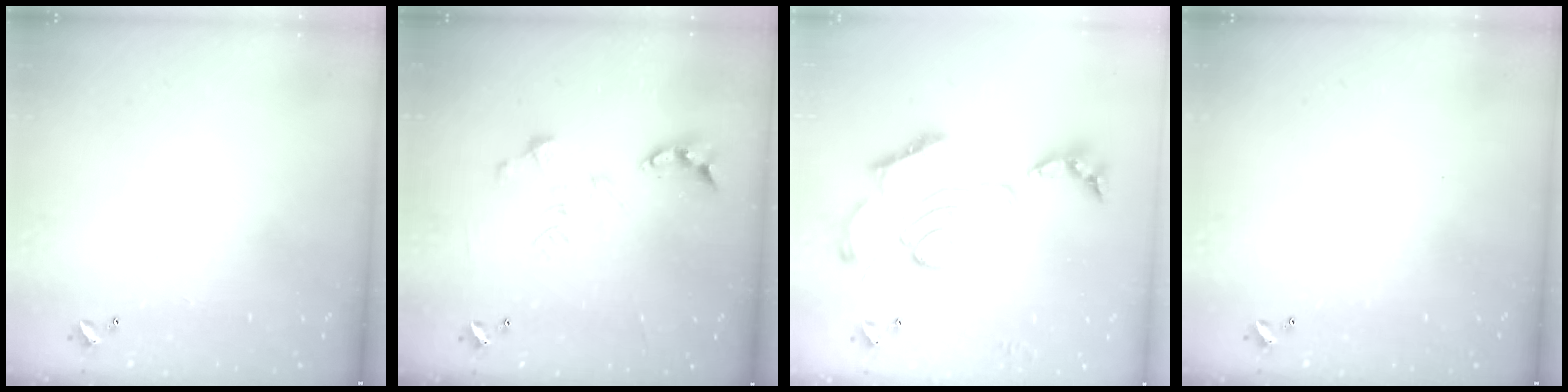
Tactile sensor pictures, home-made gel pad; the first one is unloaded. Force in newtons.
{"total": 0.0}
{"total": 2.4, "press": 1.9, "slide": 1.5}
{"total": 0.0}